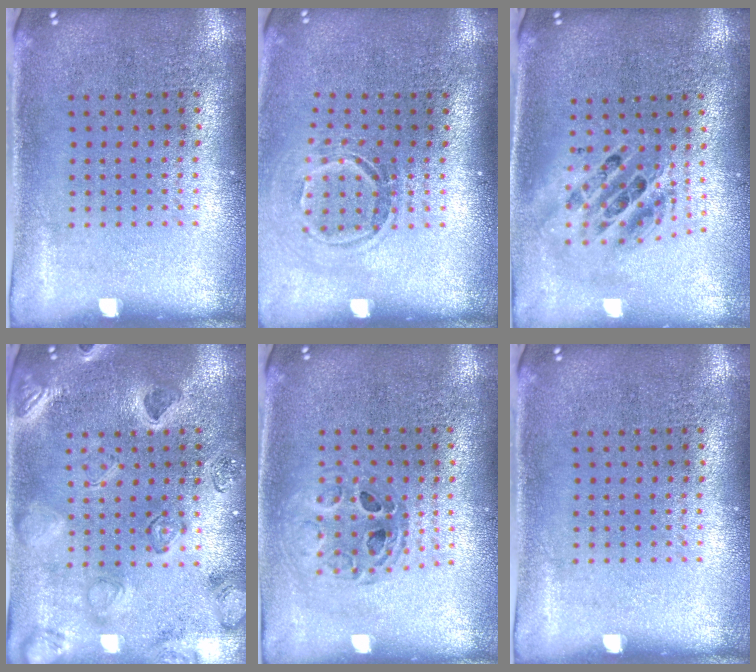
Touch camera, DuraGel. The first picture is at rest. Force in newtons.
{"total": 1.6, "press": 1.1, "slide": 1.2}
{"total": 1.8, "press": 1.5, "slide": 1.1}
{"total": 2.5, "press": 2.4, "slide": 0.6}
{"total": 0.9, "press": 0.8, "slide": 0.1}
{"total": 0.0}